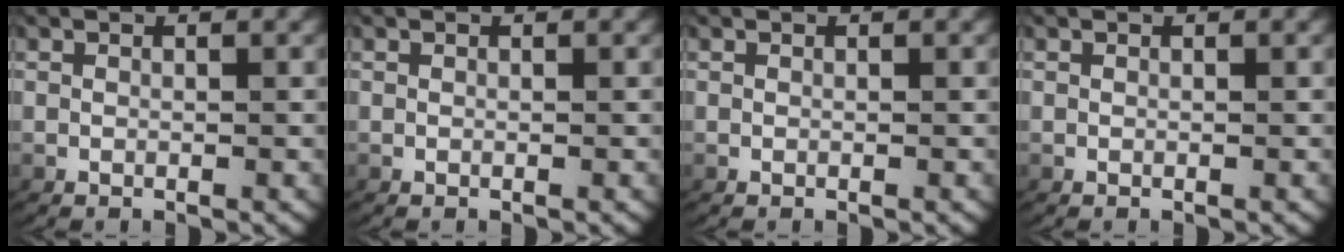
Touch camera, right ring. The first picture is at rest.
{"total": 0.0}
{"total": 0.8, "force": [0.0, -0.7, -0.4], "torque": [0.000, -0.009, 0.009]}
{"total": 0.0}